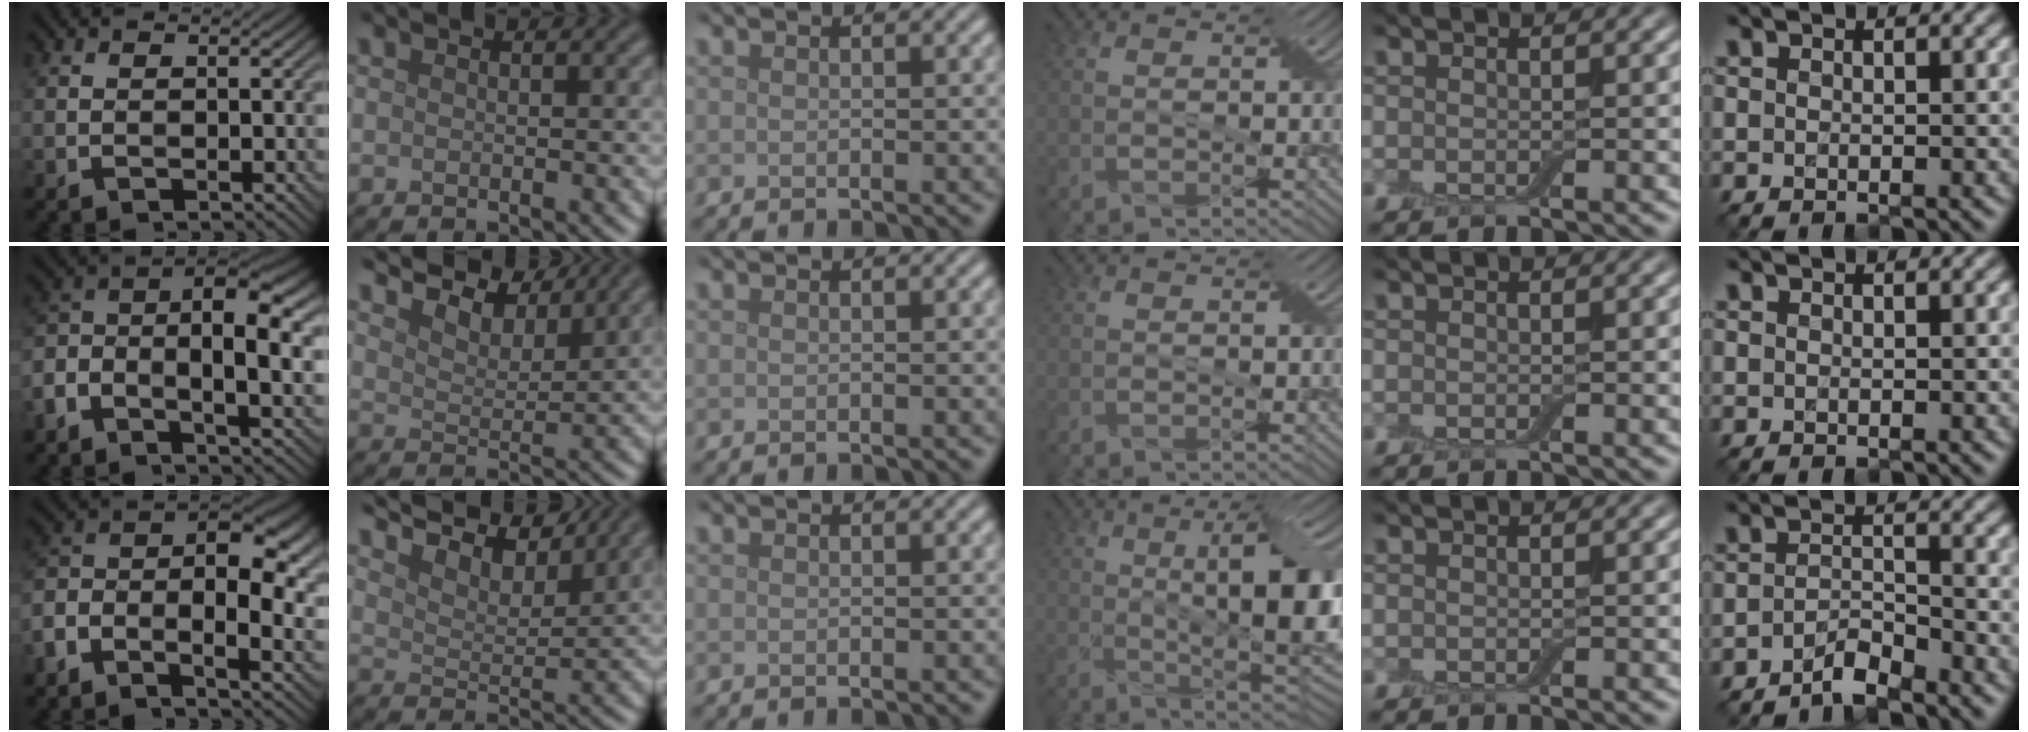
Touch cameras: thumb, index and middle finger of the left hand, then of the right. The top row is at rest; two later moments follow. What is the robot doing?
{"motion": "insert", "object": "backpack"}